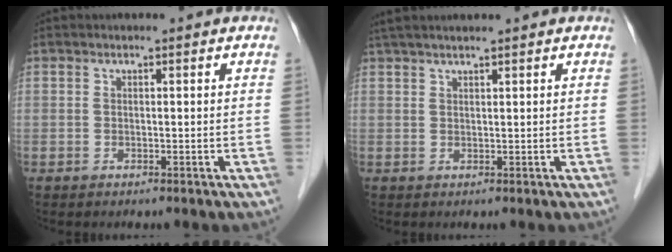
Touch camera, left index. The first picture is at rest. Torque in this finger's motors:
{"motor_torque": [1.09, -1.05, 0.20, 0.04]}